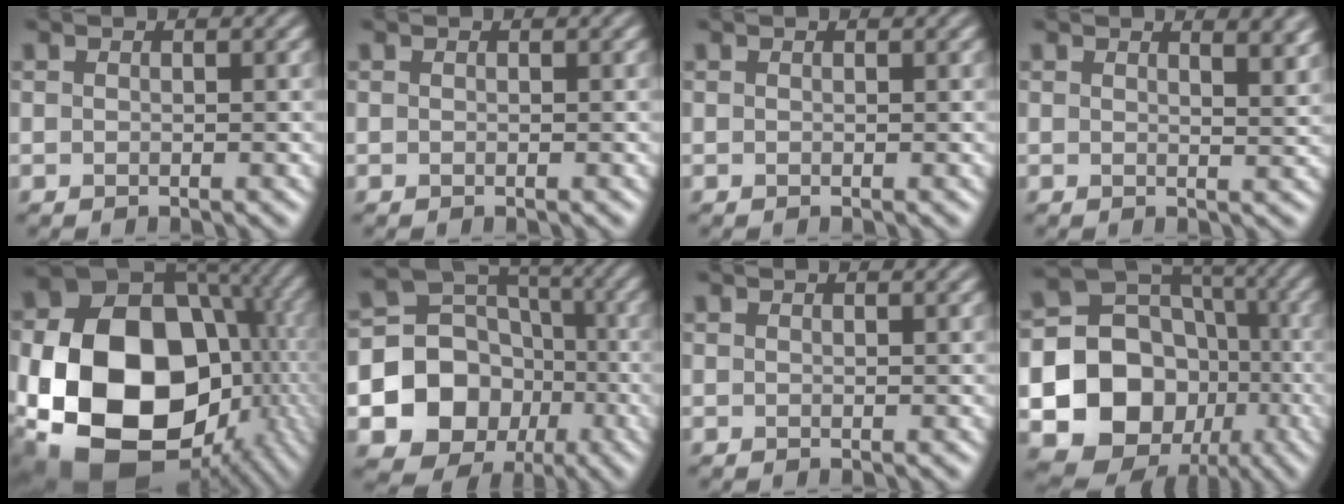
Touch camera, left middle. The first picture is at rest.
{"total": 0.0}
{"total": 0.0}
{"total": 4.2, "force": [2.7, 1.7, 2.8], "torque": [-0.013, 0.013, 0.024]}
{"total": 20.6, "force": [-4.2, 15.7, 12.7], "torque": [-0.251, -0.038, -0.049]}
{"total": 13.7, "force": [-3.8, 12.2, 4.9], "torque": [-0.090, -0.028, -0.084]}
{"total": 1.3, "force": [1.1, 0.4, 0.5], "torque": [-0.005, -0.003, 0.005]}
{"total": 20.9, "force": [-5.0, 18.9, 7.3], "torque": [-0.158, -0.025, -0.104]}